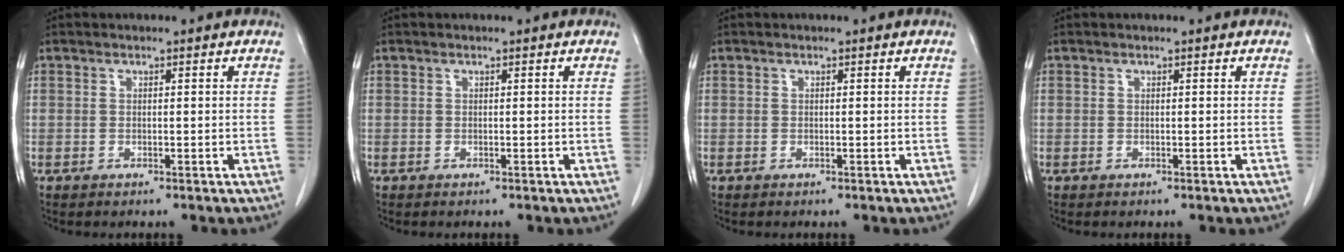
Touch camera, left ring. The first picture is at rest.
{"total": 0.0}
{"total": 0.0}
{"total": 0.0}